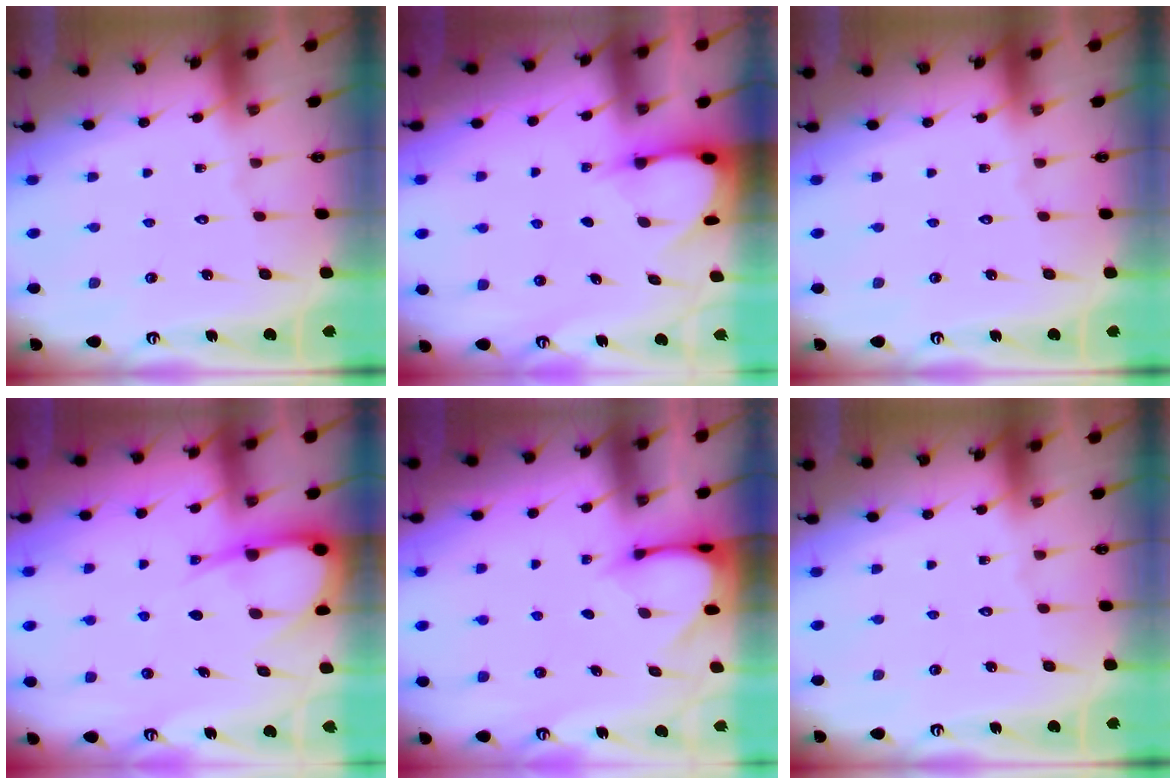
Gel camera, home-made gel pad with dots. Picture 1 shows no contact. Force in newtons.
{"total": 3.3, "press": 3.3, "slide": 0.3}
{"total": 0.0}
{"total": 7.7, "press": 7.6, "slide": 0.9}
{"total": 3.4, "press": 3.4, "slide": 0.3}
{"total": 0.0}